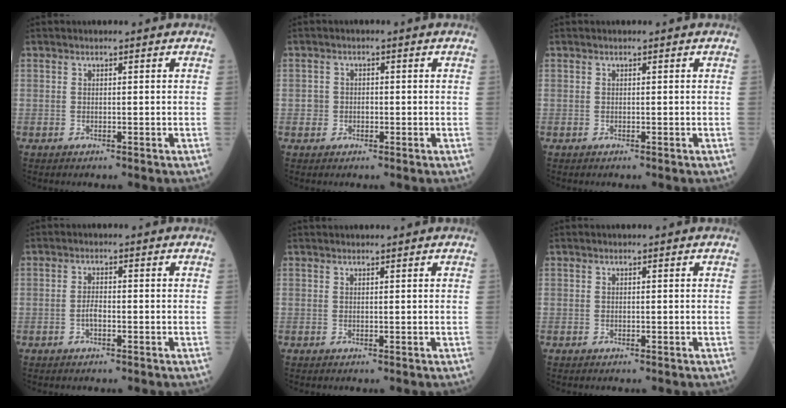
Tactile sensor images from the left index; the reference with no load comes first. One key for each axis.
{"total": 1.8, "fx": -0.6, "fy": 1.7, "fz": 0.3, "tx": -0.001, "ty": 0.008, "tz": -0.010}
{"total": 0.0}
{"total": 1.6, "fx": -0.8, "fy": 0.5, "fz": 1.3, "tx": -0.023, "ty": 0.004, "tz": -0.016}
{"total": 2.1, "fx": 2.0, "fy": 0.1, "fz": 0.6, "tx": -0.004, "ty": 0.023, "tz": 0.030}
{"total": 0.0}